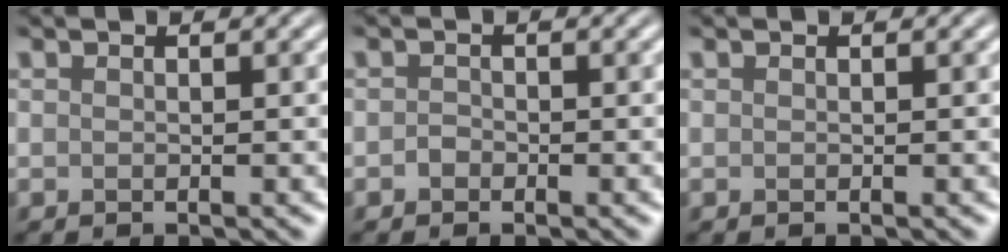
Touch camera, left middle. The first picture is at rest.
{"total": 0.8, "force": [-0.4, 0.7, 0.3], "torque": [-0.004, -0.001, -0.010]}
{"total": 0.0}